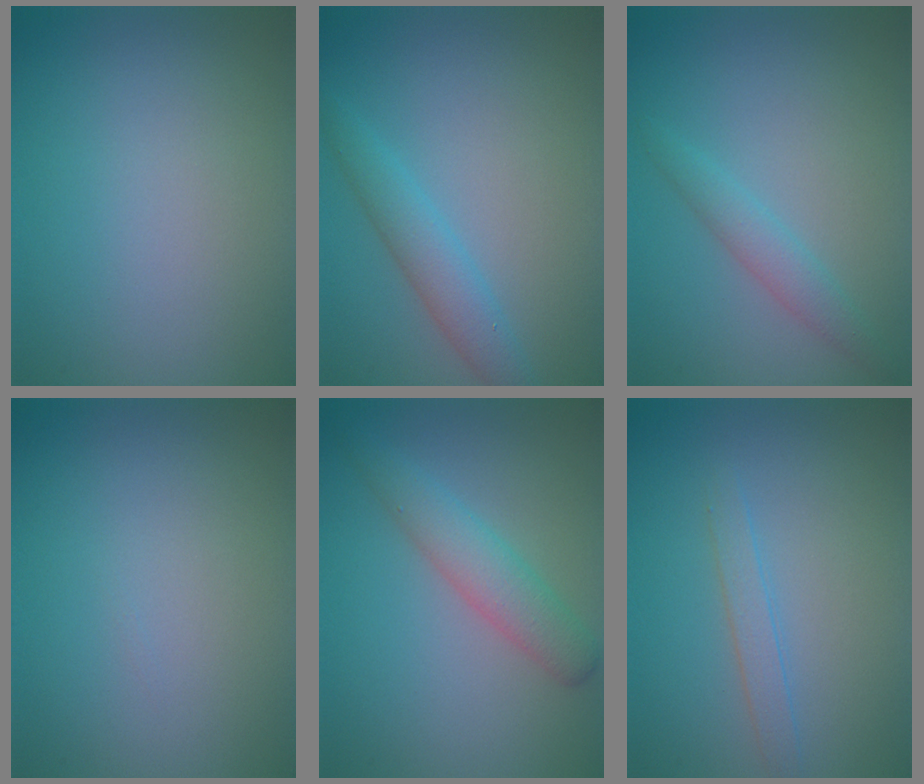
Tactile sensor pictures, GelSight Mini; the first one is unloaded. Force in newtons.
{"total": 2.9, "press": 2.9, "slide": 0.0}
{"total": 2.0, "press": 2.0, "slide": 0.1}
{"total": 0.0}
{"total": 3.2, "press": 3.2, "slide": 0.3}
{"total": 1.5, "press": 1.5, "slide": 0.0}